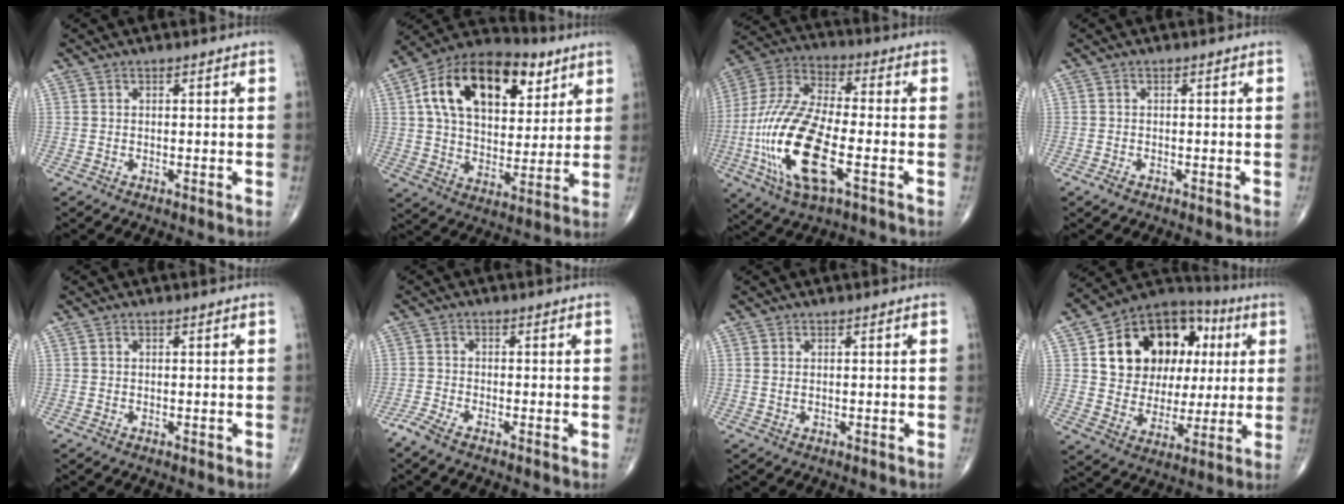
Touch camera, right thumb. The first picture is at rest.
{"total": 23.0, "force": [8.7, 13.8, 16.2], "torque": [-0.240, -0.001, 0.140]}
{"total": 21.5, "force": [-5.8, 8.1, 19.0], "torque": [-0.417, 0.012, -0.100]}
{"total": 1.0, "force": [-0.6, 0.5, 0.6], "torque": [-0.012, -0.002, -0.014]}
{"total": 0.0}
{"total": 2.8, "force": [-2.0, 0.4, 1.8], "torque": [-0.051, 0.000, -0.049]}
{"total": 0.8, "force": [0.3, 0.3, 0.6], "torque": [-0.014, 0.003, 0.009]}
{"total": 21.2, "force": [5.4, 15.8, 13.1], "torque": [-0.154, 0.019, 0.095]}